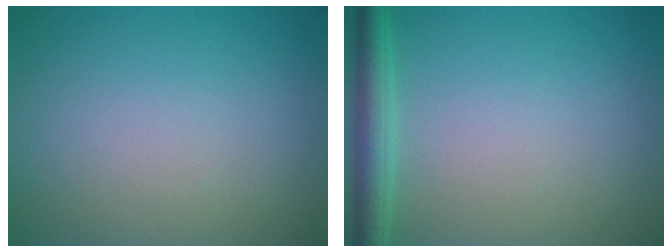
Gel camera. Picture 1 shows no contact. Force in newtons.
{"total": 3.1, "press": 3.1, "slide": 0.2}